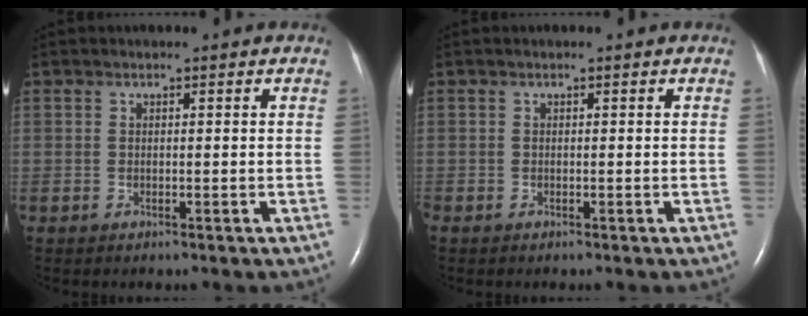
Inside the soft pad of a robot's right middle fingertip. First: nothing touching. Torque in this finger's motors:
{"motor_torque": [1.09, -1.04, 0.25, 0.13]}